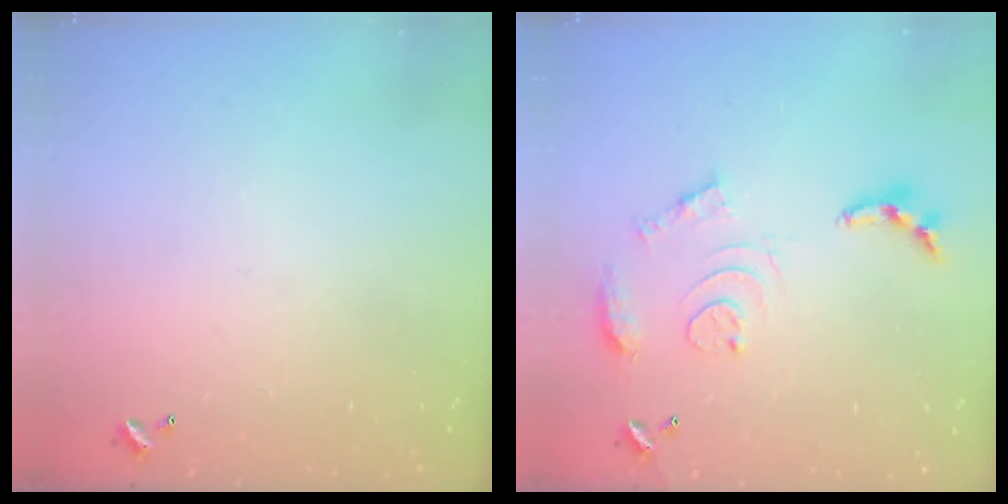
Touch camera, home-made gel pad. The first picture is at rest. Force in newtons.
{"total": 12.6, "press": 12.5, "slide": 1.3}